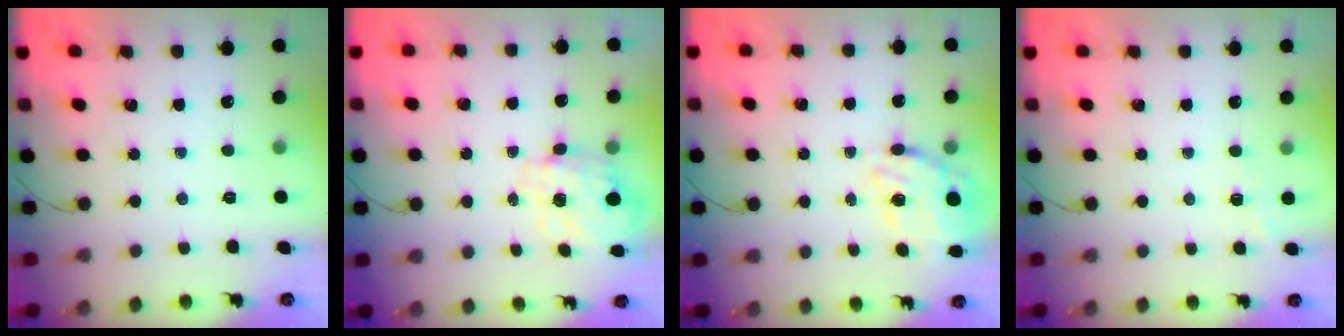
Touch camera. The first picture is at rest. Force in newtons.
{"total": 4.0, "press": 3.9, "slide": 0.9}
{"total": 10.7, "press": 10.0, "slide": 3.7}
{"total": 4.3, "press": 4.2, "slide": 0.9}